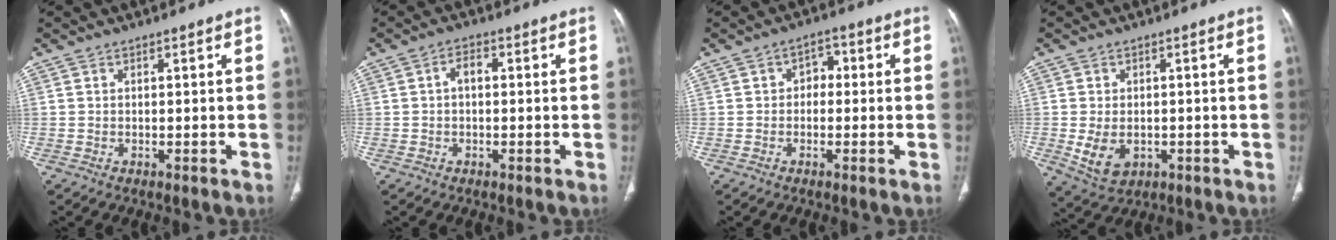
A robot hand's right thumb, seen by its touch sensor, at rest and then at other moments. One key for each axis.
{"total": 2.8, "fx": 0.1, "fy": 1.6, "fz": 2.2, "tx": -0.035, "ty": 0.012, "tz": -0.002}
{"total": 0.9, "fx": 0.3, "fy": 0.7, "fz": 0.6, "tx": -0.003, "ty": 0.001, "tz": 0.003}
{"total": 6.5, "fx": -1.4, "fy": 4.6, "fz": 4.5, "tx": -0.073, "ty": -0.002, "tz": -0.006}